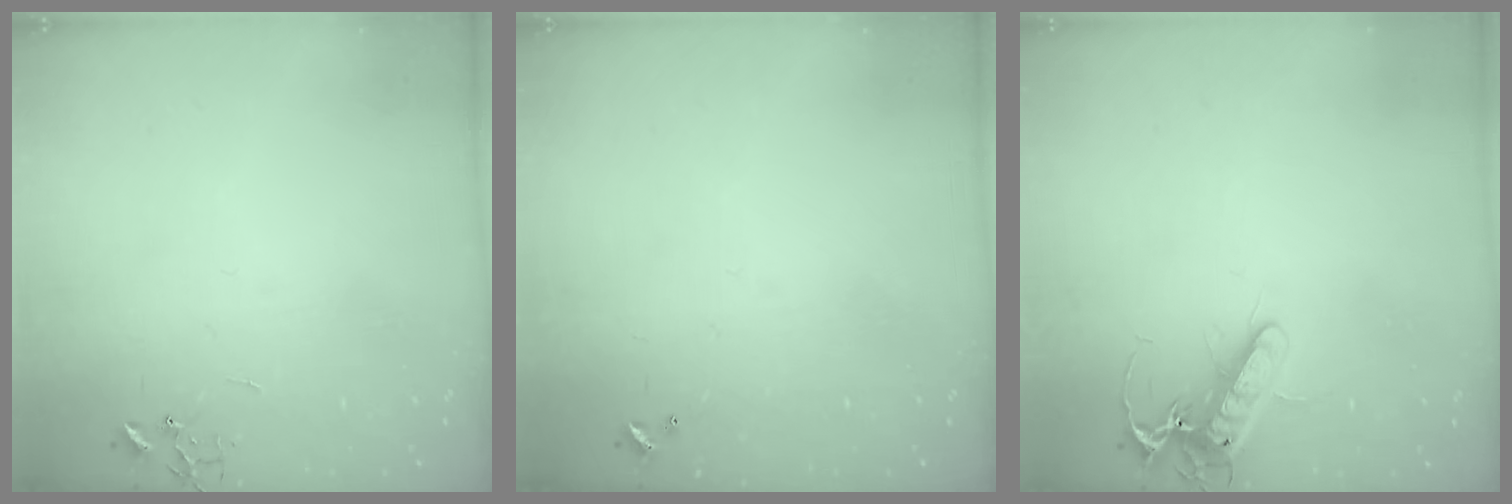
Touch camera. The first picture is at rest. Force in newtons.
{"total": 0.0}
{"total": 13.9, "press": 13.8, "slide": 1.7}